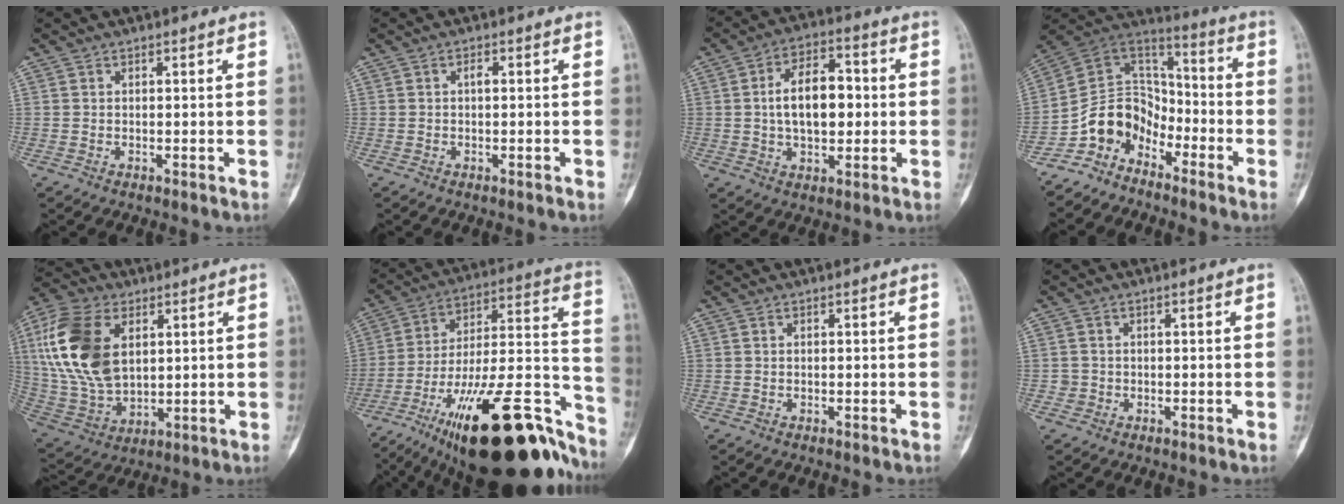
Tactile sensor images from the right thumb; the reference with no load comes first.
{"total": 1.3, "force": [-0.1, 0.6, 1.2], "torque": [-0.017, 0.002, -0.004]}
{"total": 11.8, "force": [0.5, 6.8, 9.7], "torque": [-0.142, 0.016, 0.005]}
{"total": 11.9, "force": [-7.8, 8.1, 3.8], "torque": [-0.043, 0.098, -0.162]}
{"total": 19.8, "force": [5.0, 12.1, 14.8], "torque": [-0.300, -0.010, 0.102]}
{"total": 34.8, "force": [-21.0, 11.3, 25.3], "torque": [-0.312, 0.080, -0.331]}
{"total": 0.0}
{"total": 1.3, "force": [-0.3, 1.2, -0.1], "torque": [0.009, 0.007, -0.007]}